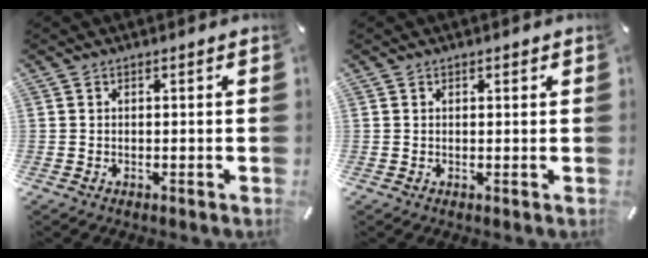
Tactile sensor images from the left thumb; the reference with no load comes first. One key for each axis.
{"total": 0.6, "fx": 0.3, "fy": 0.5, "fz": 0.2, "tx": 0.004, "ty": -0.001, "tz": 0.004}